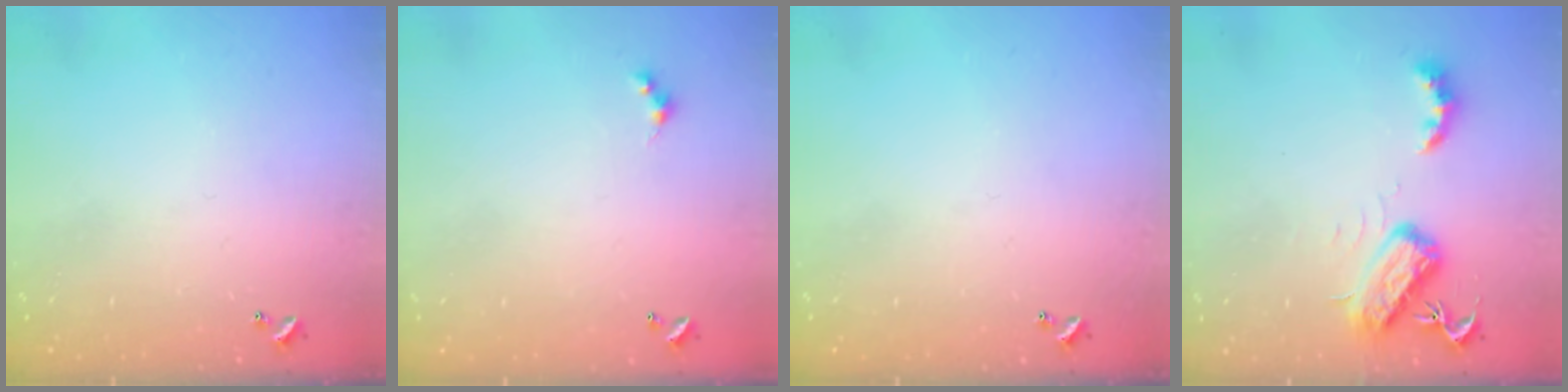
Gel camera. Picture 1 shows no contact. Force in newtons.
{"total": 1.5, "press": 1.4, "slide": 0.3}
{"total": 0.0}
{"total": 5.9, "press": 5.9, "slide": 0.7}